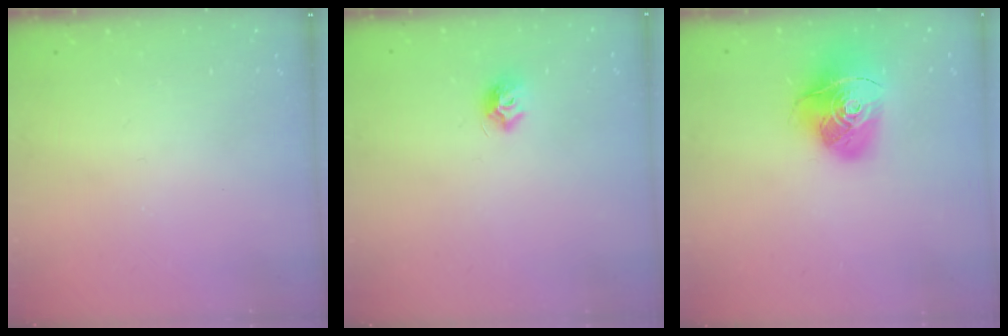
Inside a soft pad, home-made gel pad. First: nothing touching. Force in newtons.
{"total": 8.2, "press": 8.2, "slide": 0.7}
{"total": 16.4, "press": 16.3, "slide": 1.8}